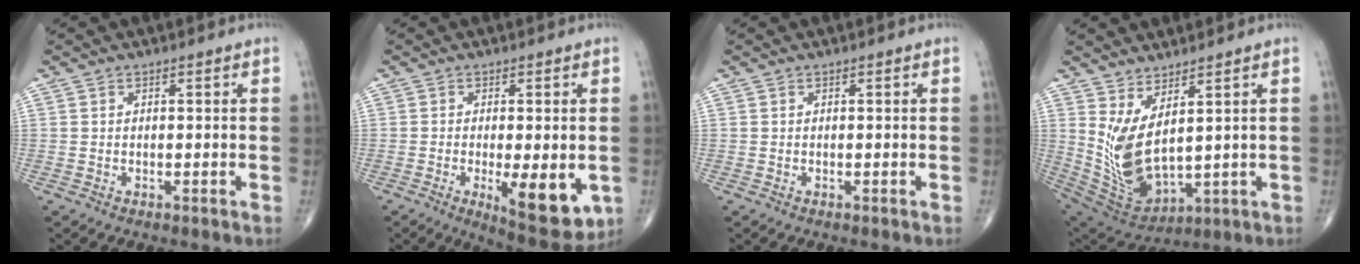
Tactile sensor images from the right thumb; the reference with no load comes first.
{"total": 10.9, "force": [-2.7, 3.8, 9.9], "torque": [-0.131, -0.021, -0.031]}
{"total": 0.0}
{"total": 12.0, "force": [3.3, 5.1, 10.4], "torque": [-0.201, -0.042, 0.089]}